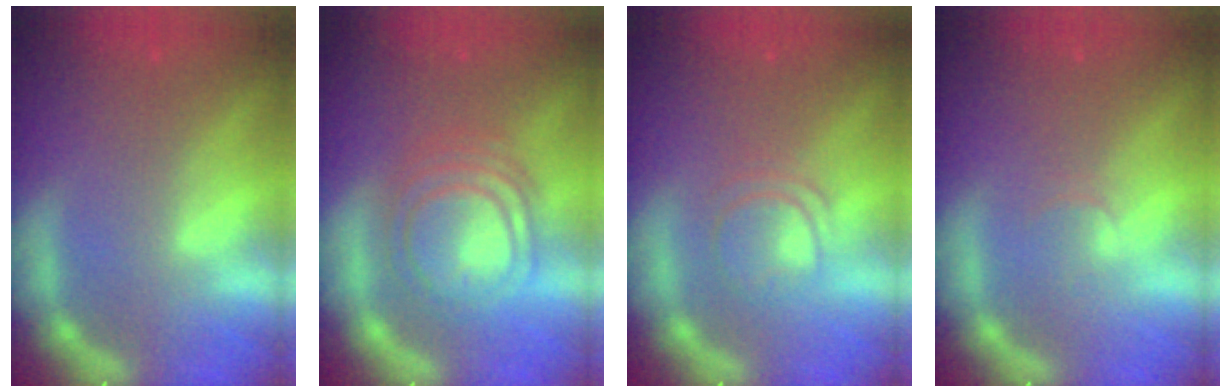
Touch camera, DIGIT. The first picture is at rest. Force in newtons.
{"total": 8.6}
{"total": 3.5}
{"total": 1.0}